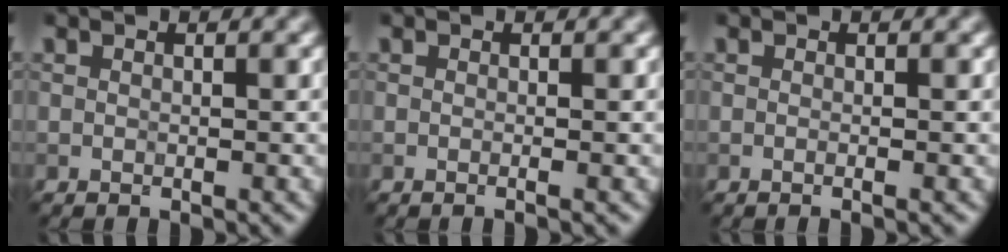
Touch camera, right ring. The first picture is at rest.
{"total": 1.0, "force": [0.0, 0.4, 0.9], "torque": [-0.004, -0.011, -0.011]}
{"total": 1.1, "force": [-0.1, 0.4, 1.0], "torque": [-0.005, -0.009, -0.011]}